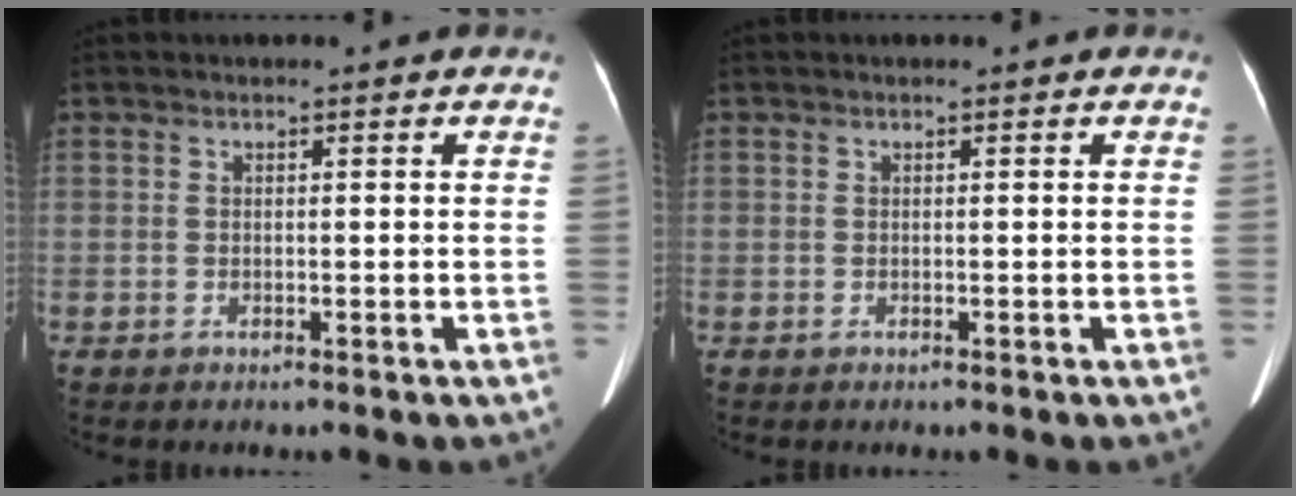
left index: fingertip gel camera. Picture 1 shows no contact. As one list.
[{"total": 0.0}]